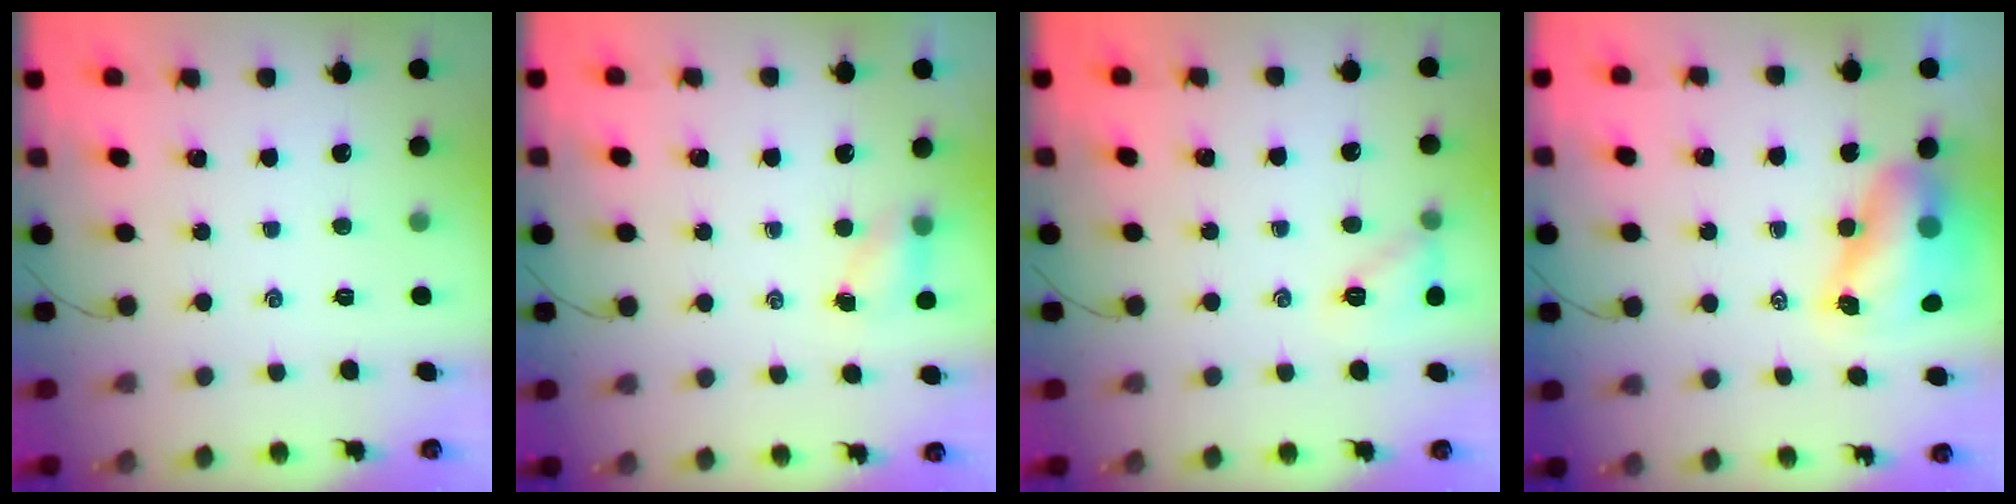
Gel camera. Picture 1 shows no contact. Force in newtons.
{"total": 4.0, "press": 3.9, "slide": 1.0}
{"total": 8.4, "press": 8.3, "slide": 1.5}
{"total": 8.4, "press": 8.2, "slide": 1.7}